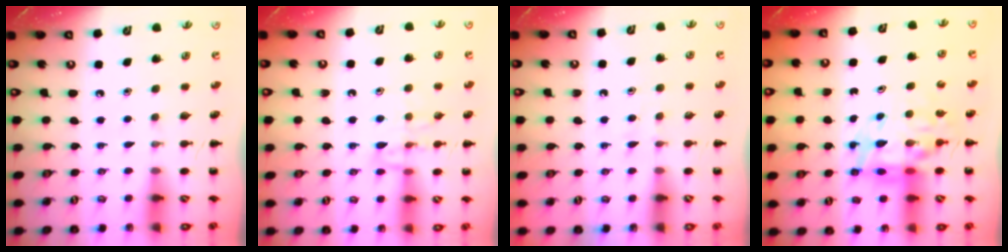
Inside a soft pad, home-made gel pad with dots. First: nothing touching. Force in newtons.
{"total": 9.6, "press": 9.6, "slide": 0.7}
{"total": 2.6, "press": 2.5, "slide": 0.9}
{"total": 10.4, "press": 9.9, "slide": 3.2}